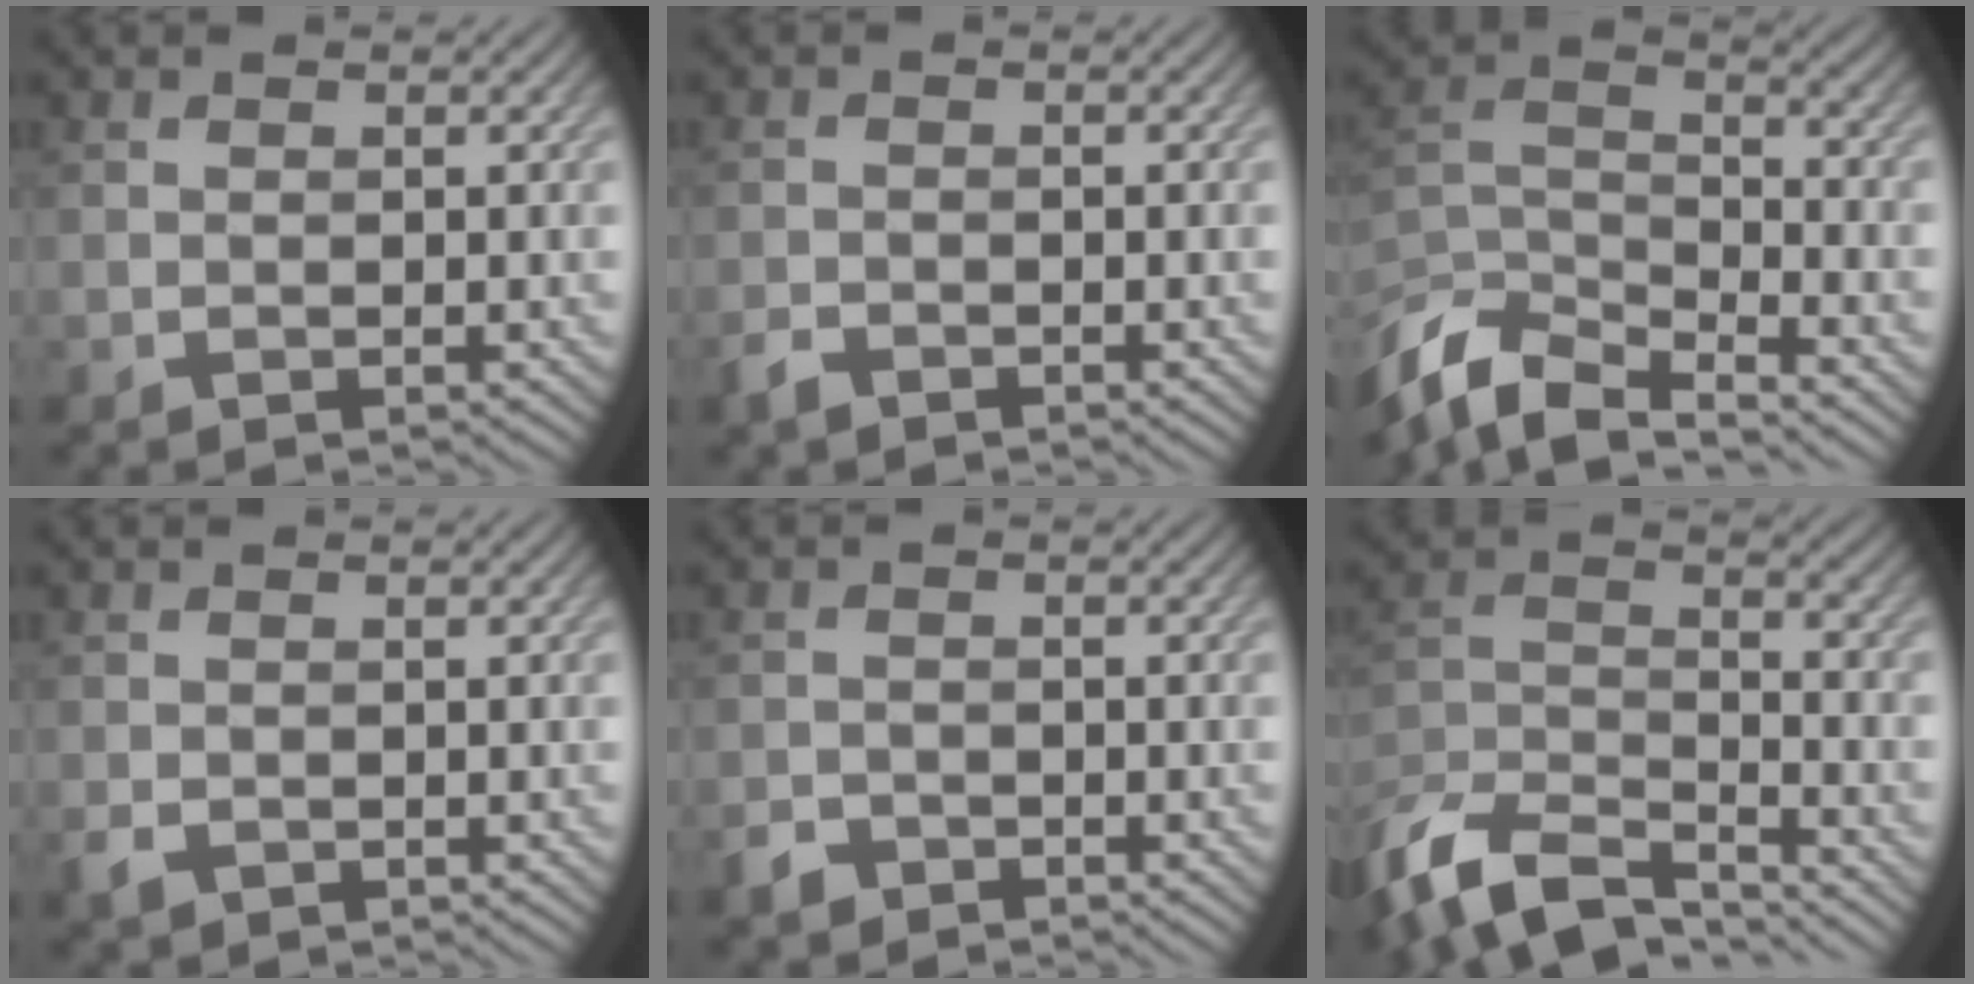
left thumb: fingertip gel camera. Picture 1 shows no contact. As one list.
[{"total": 1.8, "force": [-1.4, 0.8, 0.7], "torque": [-0.015, -0.003, -0.032]}, {"total": 10.5, "force": [-8.2, 3.7, 5.4], "torque": [-0.126, -0.016, -0.167]}, {"total": 1.8, "force": [-0.6, 1.5, 0.8], "torque": [-0.018, -0.011, -0.013]}, {"total": 2.1, "force": [-1.5, 1.3, 0.6], "torque": [-0.010, -0.003, -0.034]}, {"total": 10.8, "force": [-9.2, 3.2, 4.8], "torque": [-0.109, -0.007, -0.180]}]